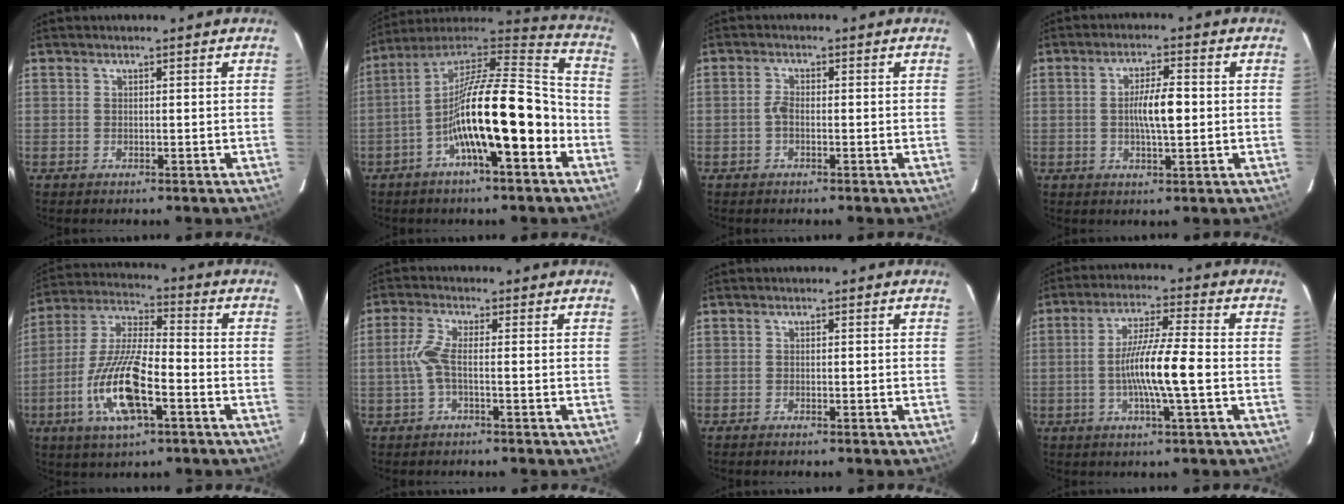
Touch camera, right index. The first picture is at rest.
{"total": 18.9, "force": [-5.8, 3.0, 17.8], "torque": [-0.302, 0.018, -0.098]}
{"total": 1.6, "force": [-0.5, 0.6, 1.4], "torque": [-0.029, 0.004, -0.011]}
{"total": 5.7, "force": [-0.1, 1.0, 5.6], "torque": [-0.101, 0.006, -0.004]}
{"total": 14.4, "force": [-5.2, 3.4, 13.0], "torque": [-0.271, -0.006, -0.095]}
{"total": 3.8, "force": [-0.7, 0.4, 3.7], "torque": [-0.090, 0.005, -0.018]}
{"total": 0.9, "force": [-0.8, 0.1, 0.4], "torque": [-0.011, -0.002, -0.010]}
{"total": 9.6, "force": [-1.8, -0.2, 9.5], "torque": [-0.176, -0.001, -0.039]}